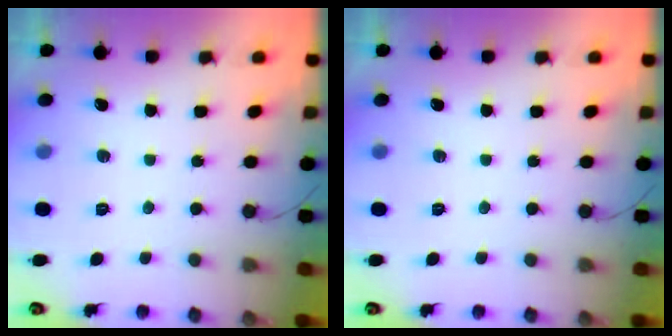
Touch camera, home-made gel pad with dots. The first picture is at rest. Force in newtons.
{"total": 0.0}